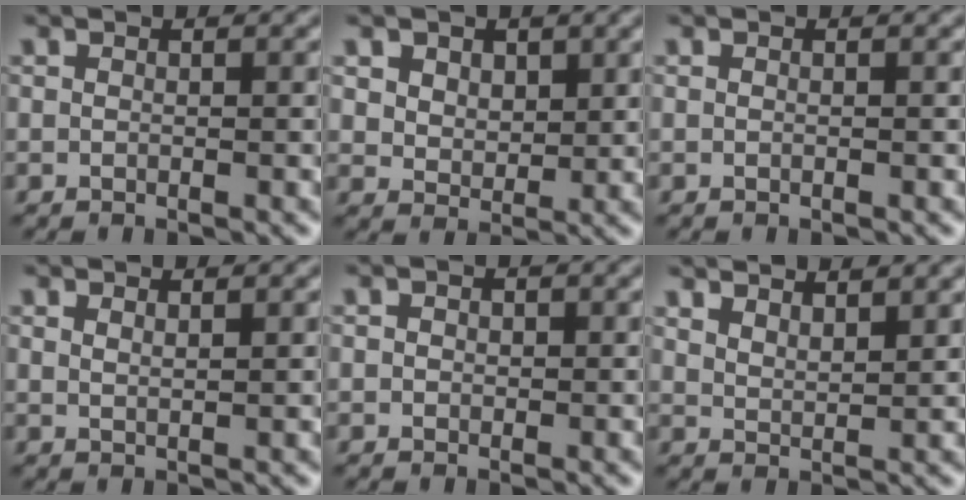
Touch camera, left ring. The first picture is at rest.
{"total": 3.6, "force": [1.9, 2.6, 1.7], "torque": [-0.051, -0.005, 0.037]}
{"total": 0.0}
{"total": 0.9, "force": [0.6, 0.2, 0.6], "torque": [-0.013, -0.002, 0.012]}
{"total": 0.9, "force": [0.2, 0.8, 0.4], "torque": [-0.007, -0.002, -0.002]}
{"total": 3.6, "force": [3.1, 0.9, 1.5], "torque": [-0.011, 0.003, 0.043]}